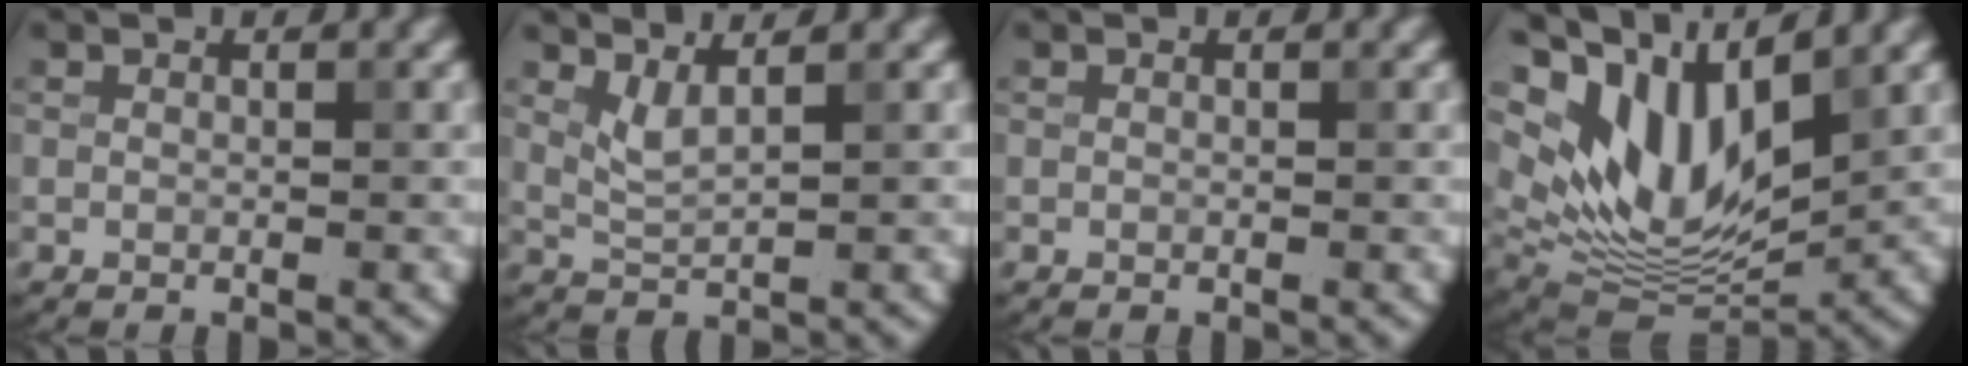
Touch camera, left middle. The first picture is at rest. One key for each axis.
{"total": 2.0, "fx": 1.3, "fy": 0.4, "fz": 1.5, "tx": -0.034, "ty": -0.008, "tz": 0.031}
{"total": 0.0}
{"total": 11.1, "fx": 5.5, "fy": 5.0, "fz": 8.2, "tx": -0.163, "ty": -0.006, "tz": 0.111}